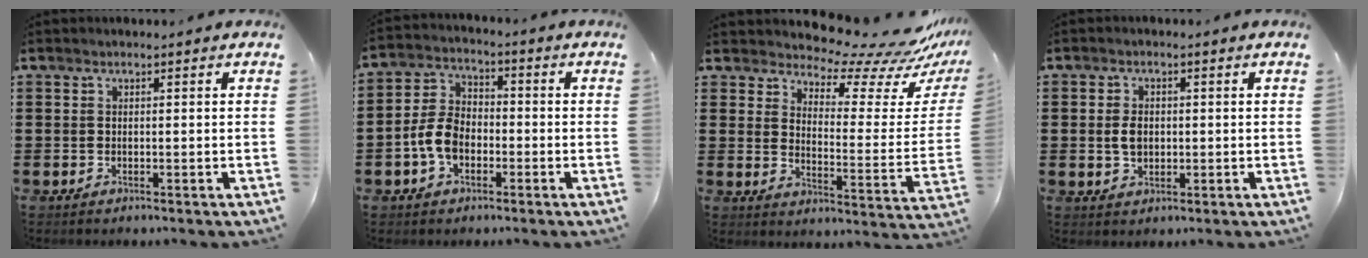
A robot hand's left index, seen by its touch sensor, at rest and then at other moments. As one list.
[{"total": 6.3, "force": [-2.2, 4.1, 4.3], "torque": [-0.110, 0.005, -0.049]}, {"total": 8.3, "force": [7.6, 1.5, 2.8], "torque": [-0.060, -0.065, 0.127]}, {"total": 3.1, "force": [0.1, 2.1, 2.4], "torque": [-0.047, 0.007, 0.001]}]